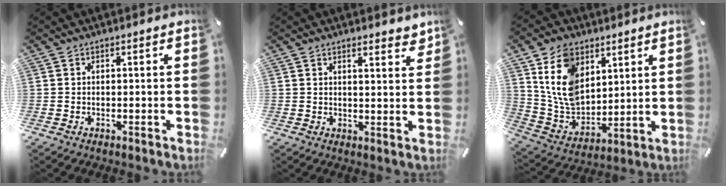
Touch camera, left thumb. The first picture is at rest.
{"total": 3.0, "force": [2.7, 0.7, 1.1], "torque": [-0.019, -0.014, 0.047]}
{"total": 13.6, "force": [6.3, 10.1, 6.6], "torque": [-0.163, -0.027, 0.123]}